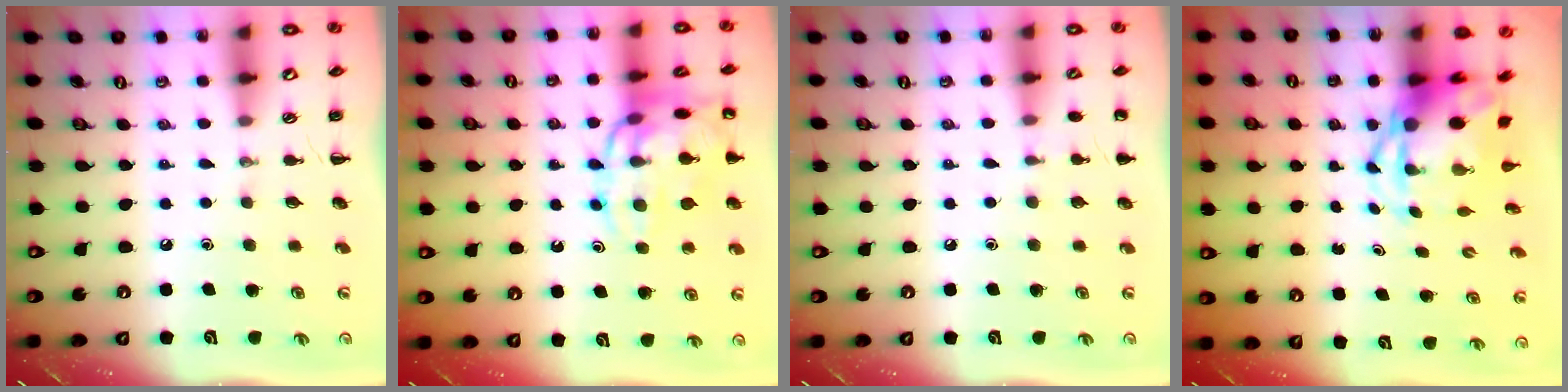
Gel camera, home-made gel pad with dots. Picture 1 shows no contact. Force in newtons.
{"total": 16.2, "press": 16.2, "slide": 1.6}
{"total": 5.2, "press": 4.9, "slide": 1.5}
{"total": 5.1, "press": 4.9, "slide": 1.4}